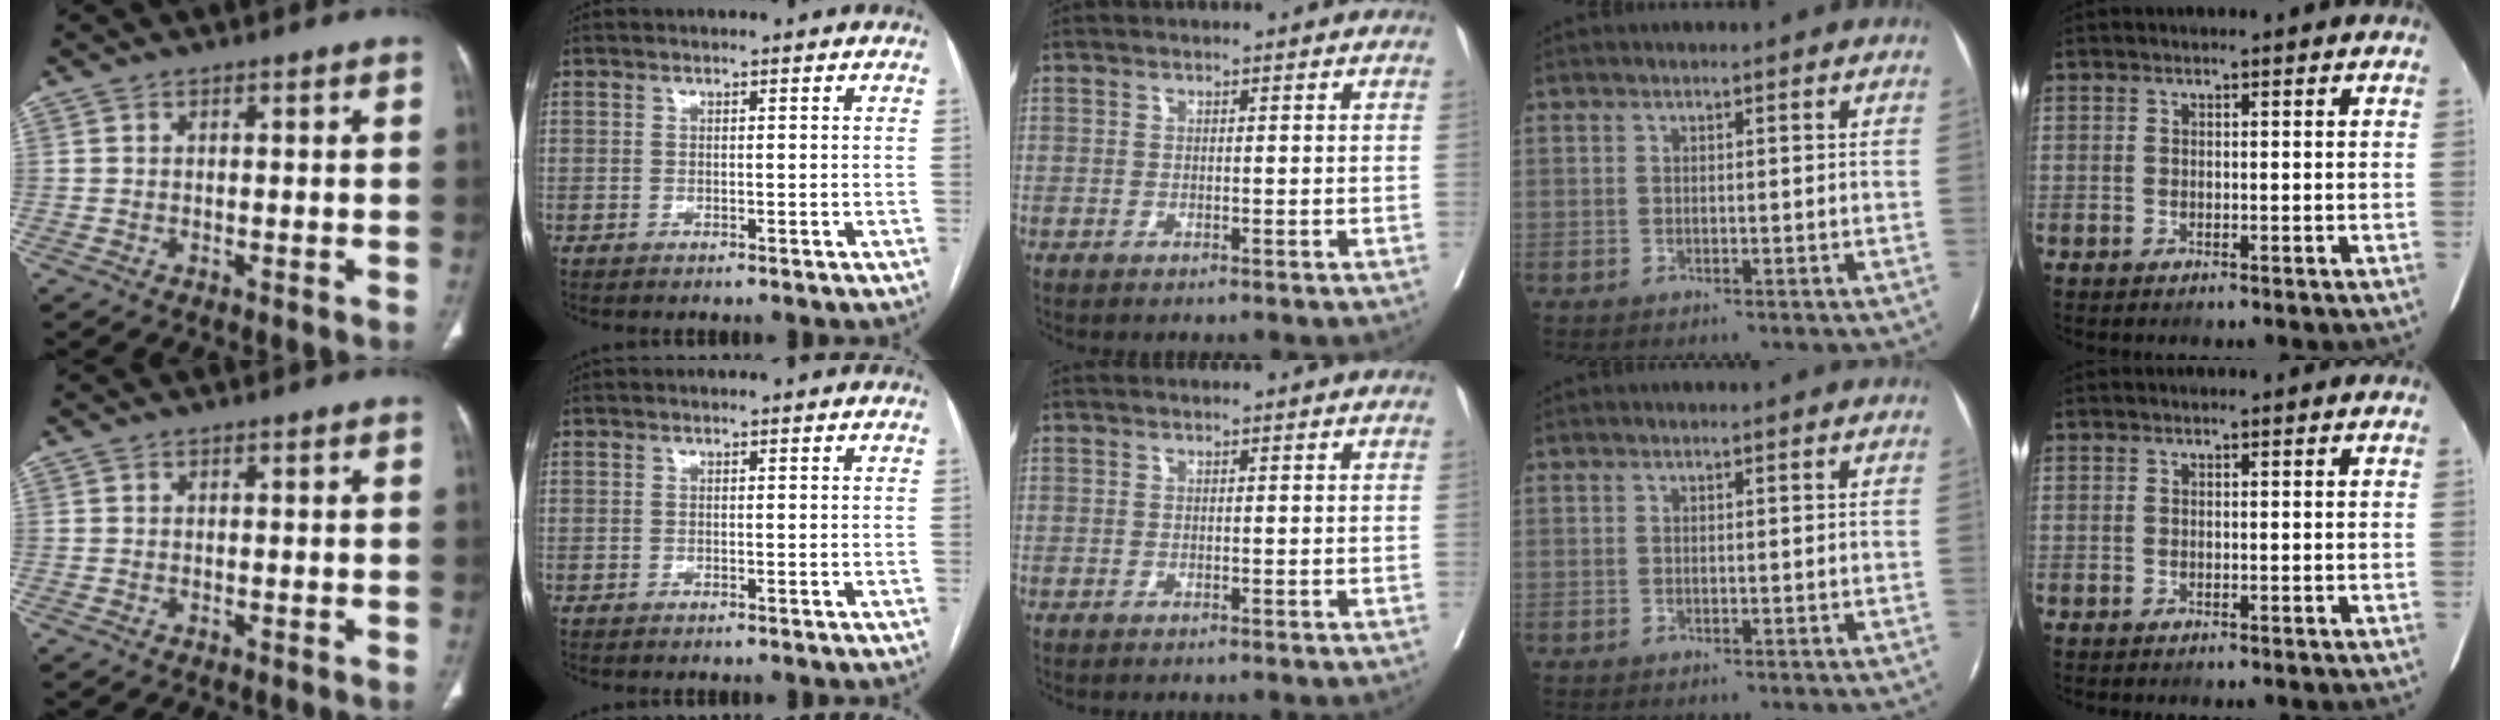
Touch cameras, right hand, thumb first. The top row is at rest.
{}